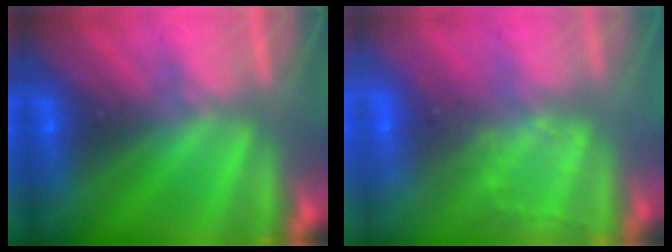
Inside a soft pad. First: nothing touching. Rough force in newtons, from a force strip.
{"total": 2.9}